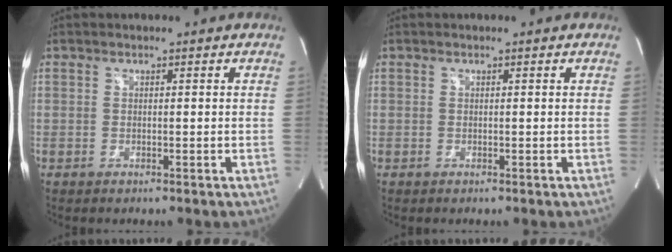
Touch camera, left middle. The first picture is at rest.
{"total": 0.0}